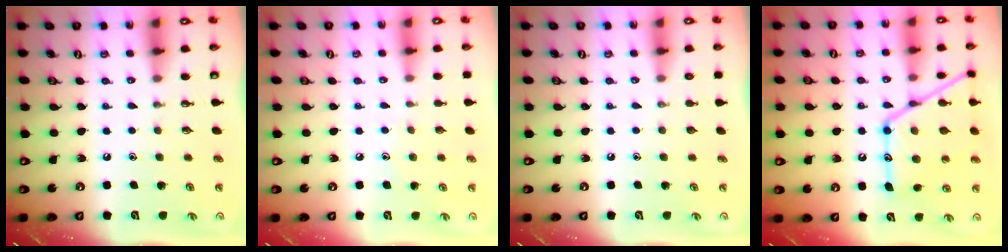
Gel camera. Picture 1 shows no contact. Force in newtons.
{"total": 3.5, "press": 3.5, "slide": 0.4}
{"total": 0.0}
{"total": 19.2, "press": 19.1, "slide": 1.6}